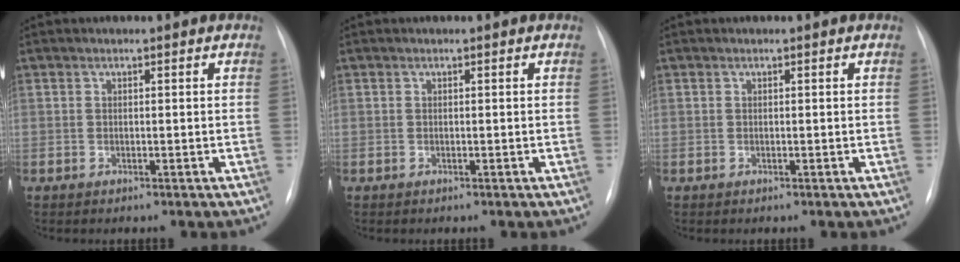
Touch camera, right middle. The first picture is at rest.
{"total": 0.0}
{"total": 0.0}